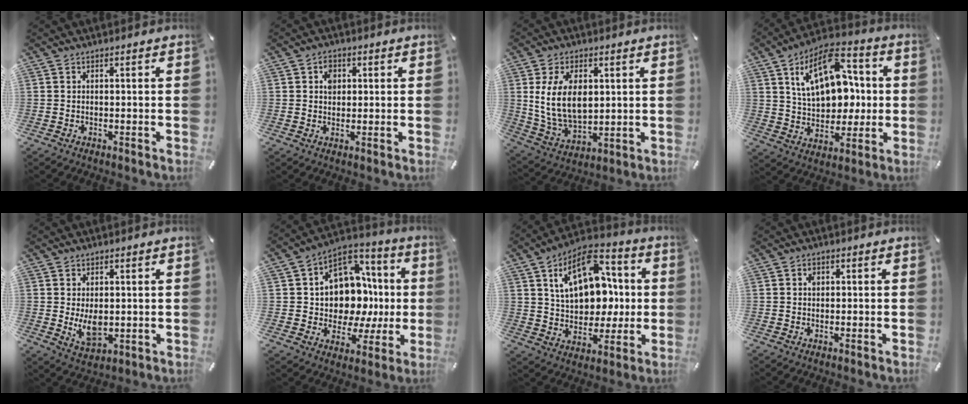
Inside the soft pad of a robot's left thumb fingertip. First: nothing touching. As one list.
[{"total": 3.4, "force": [0.7, 2.8, 1.7], "torque": [-0.014, -0.002, 0.004]}, {"total": 12.8, "force": [2.8, 8.5, 9.2], "torque": [-0.203, -0.001, 0.049]}, {"total": 18.1, "force": [5.1, 12.2, 12.5], "torque": [-0.212, -0.013, 0.091]}, {"total": 6.5, "force": [0.3, 4.2, 4.9], "torque": [-0.090, -0.007, 0.006]}, {"total": 14.1, "force": [1.4, 12.0, 7.2], "torque": [-0.093, -0.038, 0.035]}, {"total": 18.1, "force": [5.0, 12.8, 11.8], "torque": [-0.198, -0.013, 0.095]}, {"total": 1.4, "force": [0.3, 1.2, 0.6], "torque": [-0.006, 0.002, 0.003]}]